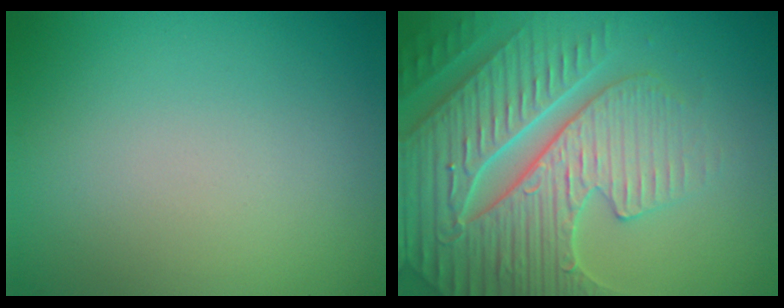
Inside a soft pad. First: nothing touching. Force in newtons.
{"total": 7.6, "press": 7.4, "slide": 1.8}